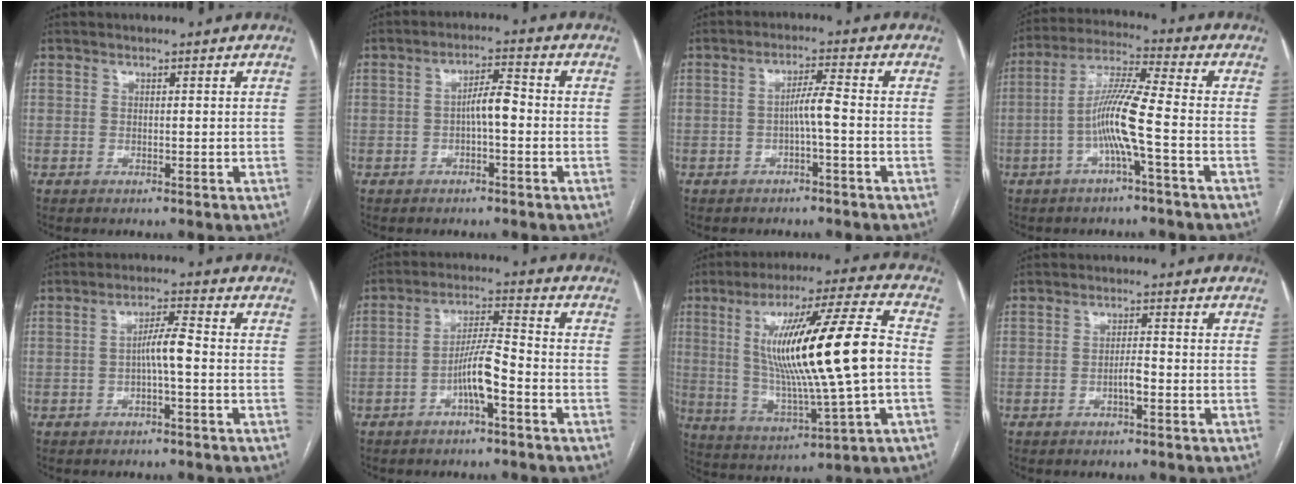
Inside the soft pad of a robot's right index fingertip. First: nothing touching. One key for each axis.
{"total": 4.3, "fx": -0.8, "fy": 1.1, "fz": 4.1, "tx": -0.069, "ty": 0.016, "tz": -0.013}
{"total": 3.6, "fx": -1.1, "fy": -0.1, "fz": 3.4, "tx": -0.059, "ty": 0.008, "tz": -0.019}
{"total": 9.3, "fx": -2.8, "fy": -0.2, "fz": 8.9, "tx": -0.176, "ty": 0.015, "tz": -0.057}
{"total": 4.3, "fx": -1.0, "fy": 0.4, "fz": 4.2, "tx": -0.073, "ty": 0.011, "tz": -0.016}
{"total": 6.8, "fx": -3.0, "fy": 0.7, "fz": 6.0, "tx": -0.118, "ty": 0.015, "tz": -0.052}
{"total": 20.6, "fx": 1.1, "fy": 0.9, "fz": 20.6, "tx": -0.359, "ty": 0.005, "tz": 0.017}
{"total": 2.3, "fx": -1.1, "fy": 0.5, "fz": 2.0, "tx": -0.032, "ty": 0.002, "tz": -0.019}